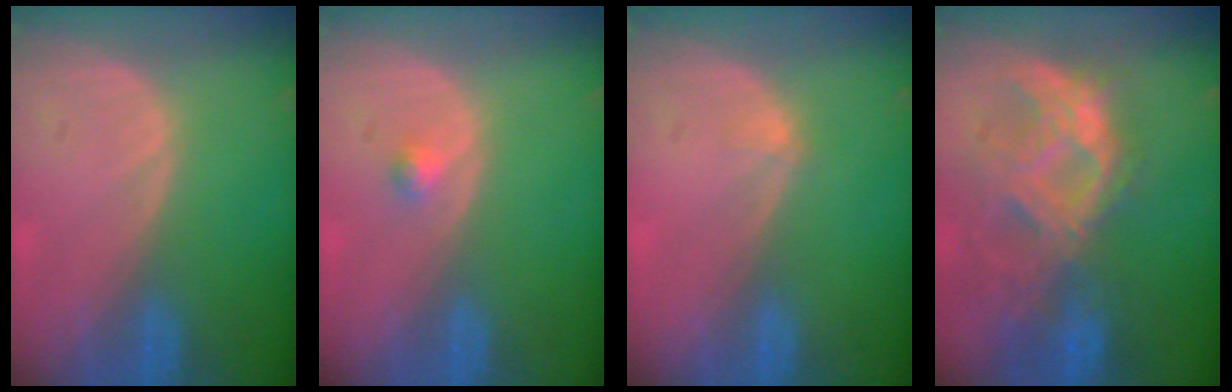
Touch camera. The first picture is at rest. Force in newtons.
{"total": 1.3, "press": 1.1, "slide": 0.7}
{"total": 0.8, "press": 0.6, "slide": 0.5}
{"total": 9.9, "press": 8.8, "slide": 4.5}